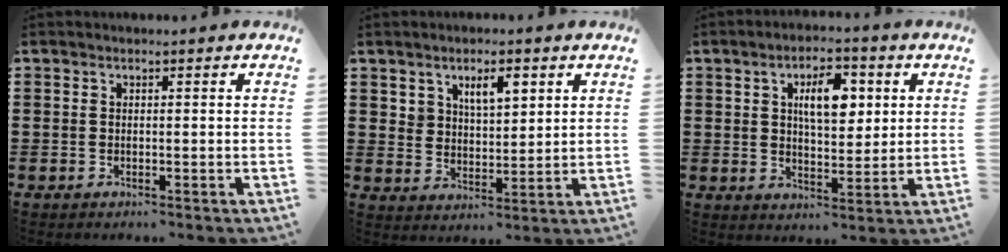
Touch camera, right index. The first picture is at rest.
{"total": 4.9, "force": [2.9, 2.7, 2.8], "torque": [-0.049, 0.003, 0.049]}
{"total": 6.9, "force": [2.2, 3.3, 5.7], "torque": [-0.097, 0.005, 0.030]}